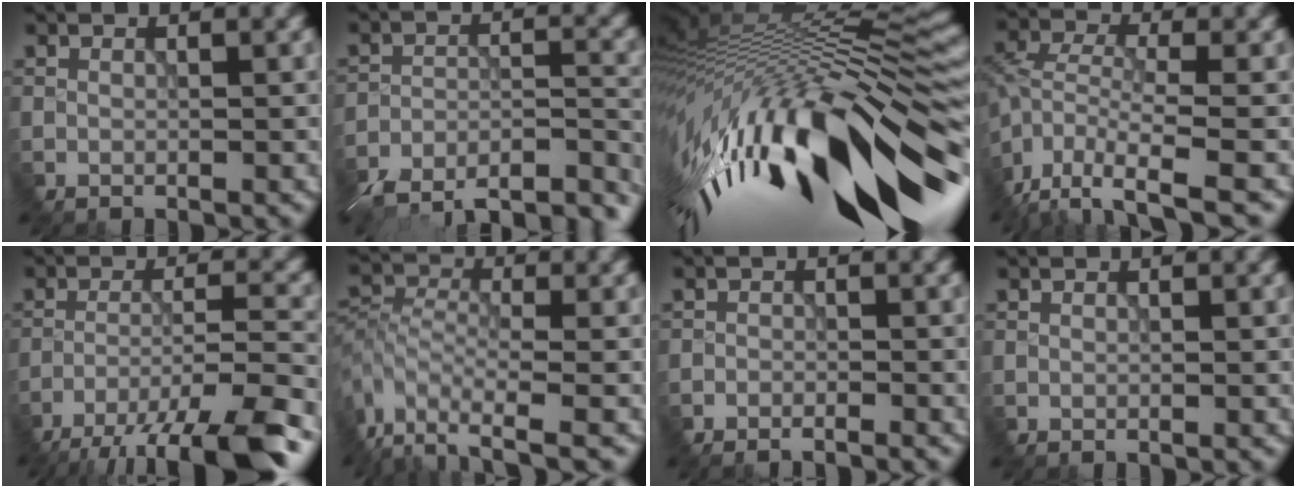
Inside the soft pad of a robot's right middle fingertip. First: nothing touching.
{"total": 19.6, "force": [-18.8, 4.3, 3.3], "torque": [-0.041, -0.006, -0.219]}
{"total": 16.8, "force": [-4.9, 5.8, 15.0], "torque": [-0.287, -0.020, -0.064]}
{"total": 7.5, "force": [-5.6, 2.1, 4.6], "torque": [-0.121, -0.014, -0.090]}
{"total": 11.3, "force": [-9.4, 1.0, 6.2], "torque": [-0.112, -0.013, -0.125]}
{"total": 6.2, "force": [-4.7, 2.3, 3.3], "torque": [-0.091, -0.012, -0.076]}
{"total": 2.6, "force": [-2.5, -0.6, -0.4], "torque": [-0.006, 0.005, -0.027]}
{"total": 0.0}